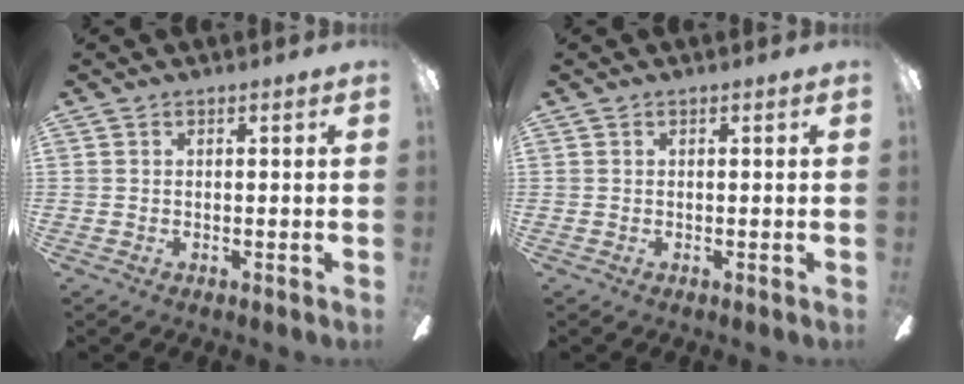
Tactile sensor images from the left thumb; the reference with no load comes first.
{"total": 0.0}